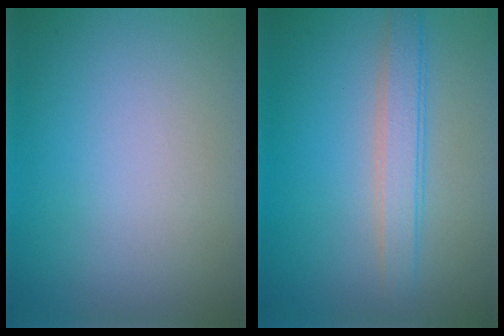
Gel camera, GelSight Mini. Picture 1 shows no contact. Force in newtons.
{"total": 2.9, "press": 2.9, "slide": 0.1}